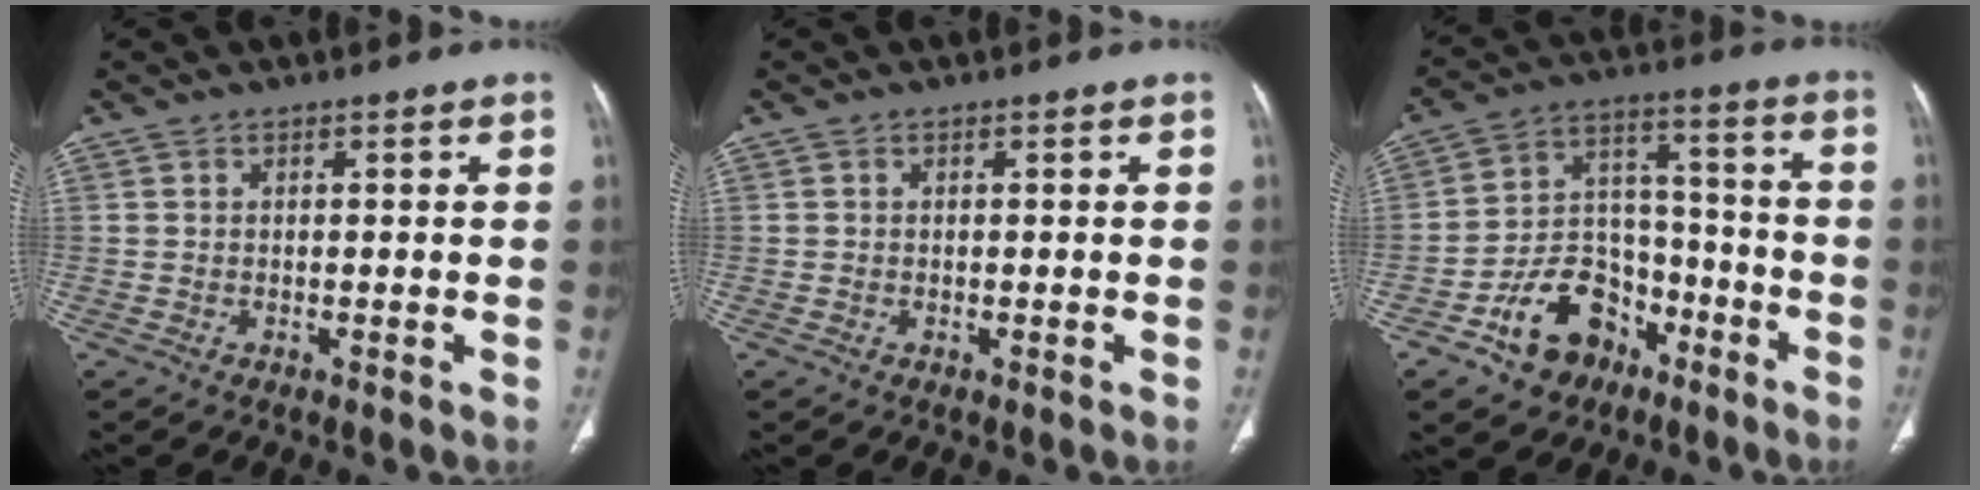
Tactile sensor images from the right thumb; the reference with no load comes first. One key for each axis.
{"total": 0.0}
{"total": 14.2, "fx": -7.7, "fy": 10.2, "fz": 6.2, "tx": -0.055, "ty": 0.078, "tz": -0.126}